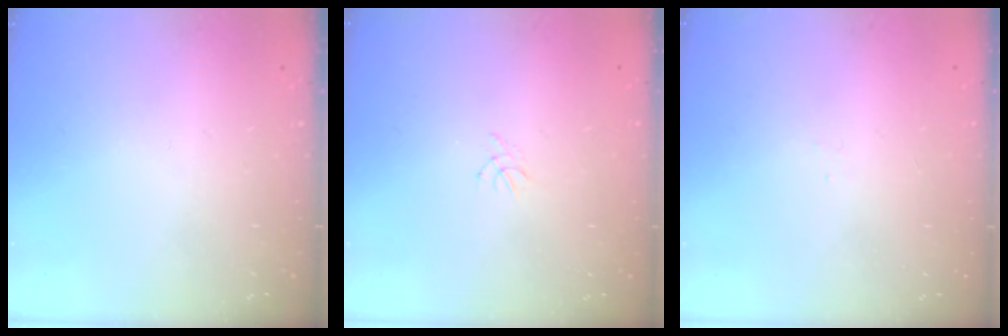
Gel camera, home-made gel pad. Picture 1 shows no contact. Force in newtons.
{"total": 0.5, "press": 0.4, "slide": 0.3}
{"total": 1.6, "press": 1.5, "slide": 0.4}